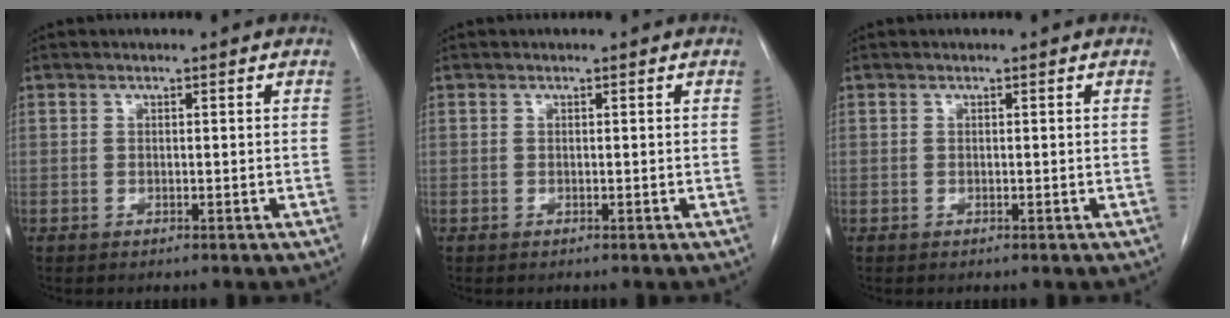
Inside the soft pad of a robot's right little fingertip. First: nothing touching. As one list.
[{"total": 0.0}, {"total": 0.0}]